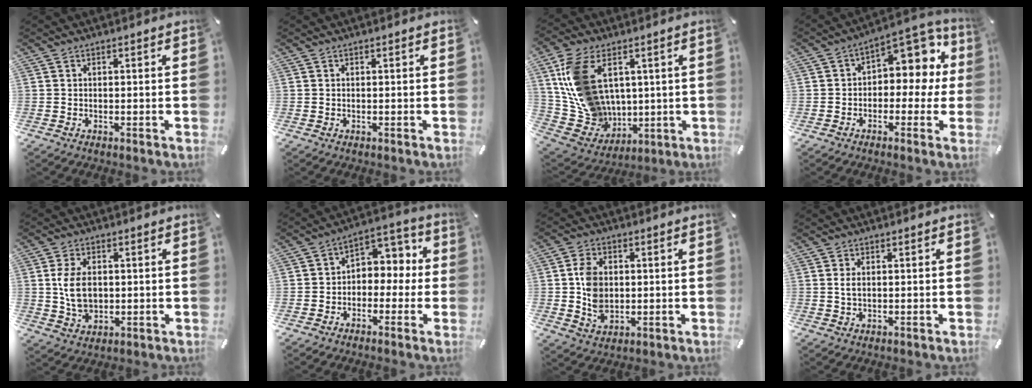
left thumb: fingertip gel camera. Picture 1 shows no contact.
{"total": 0.0}
{"total": 15.8, "force": [5.6, 12.3, 8.2], "torque": [-0.194, -0.012, 0.117]}
{"total": 10.2, "force": [3.1, 6.6, 7.1], "torque": [-0.084, -0.026, 0.052]}
{"total": 7.9, "force": [0.8, 5.6, 5.5], "torque": [-0.118, -0.003, 0.010]}
{"total": 6.2, "force": [-1.0, 5.6, 2.3], "torque": [-0.023, 0.010, -0.024]}
{"total": 8.0, "force": [0.4, 6.2, 5.1], "torque": [-0.095, 0.000, 0.006]}
{"total": 1.4, "force": [0.4, 0.7, 1.1], "torque": [-0.025, 0.003, 0.006]}